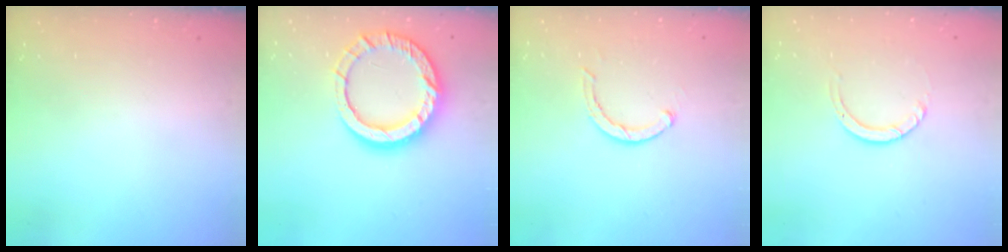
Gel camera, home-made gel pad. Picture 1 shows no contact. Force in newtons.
{"total": 14.6, "press": 14.5, "slide": 1.3}
{"total": 2.6, "press": 2.5, "slide": 0.4}
{"total": 3.5, "press": 3.5, "slide": 0.1}